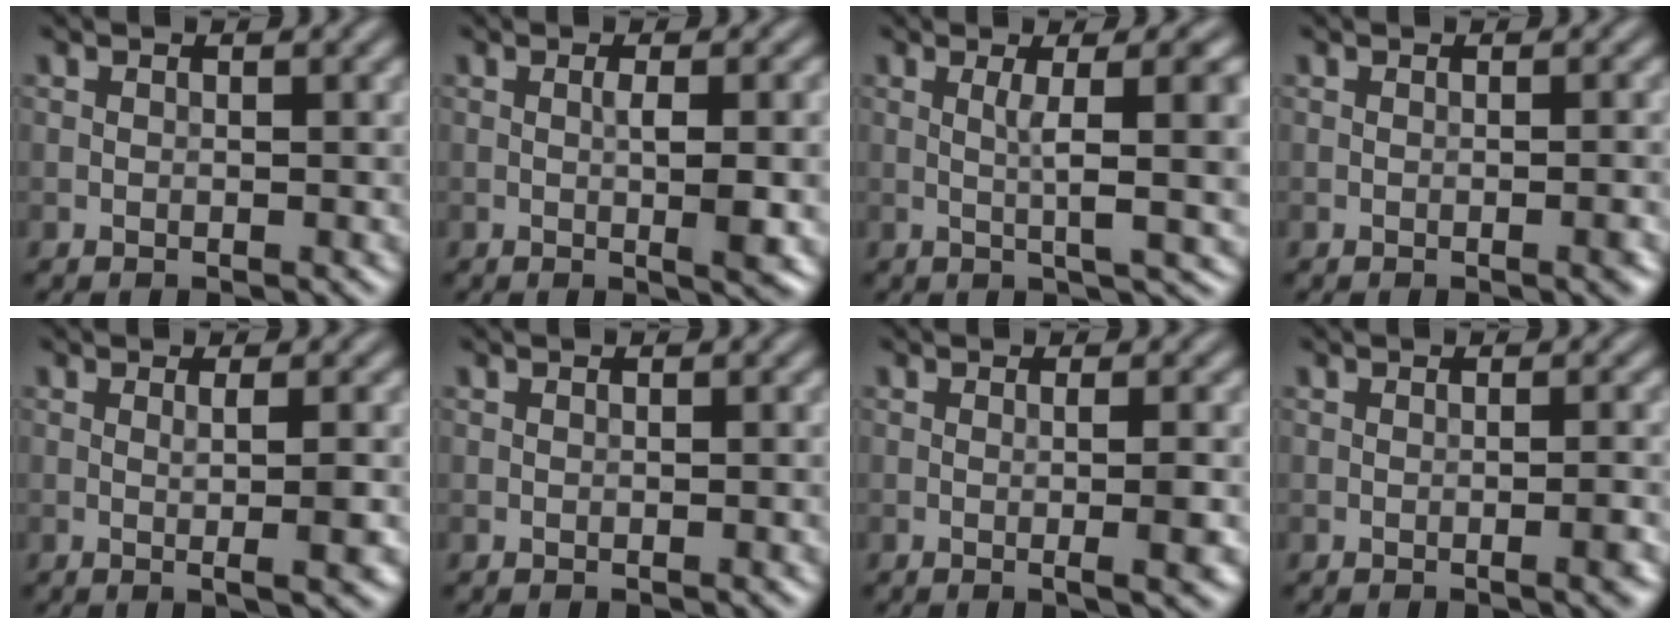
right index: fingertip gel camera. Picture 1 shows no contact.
{"total": 4.1, "force": [-0.3, 0.7, 4.1], "torque": [-0.062, -0.001, -0.001]}
{"total": 6.1, "force": [0.7, 1.2, 6.0], "torque": [-0.085, 0.004, 0.011]}
{"total": 2.1, "force": [-0.4, 0.6, 2.0], "torque": [-0.017, 0.003, -0.007]}
{"total": 3.5, "force": [-0.1, 0.8, 3.5], "torque": [-0.047, 0.002, -0.003]}
{"total": 0.8, "force": [-0.1, 0.2, 0.7], "torque": [-0.006, 0.000, -0.002]}
{"total": 3.8, "force": [-0.4, 1.0, 3.6], "torque": [-0.041, 0.001, -0.005]}
{"total": 2.7, "force": [-0.6, 0.7, 2.6], "torque": [-0.022, 0.006, -0.010]}